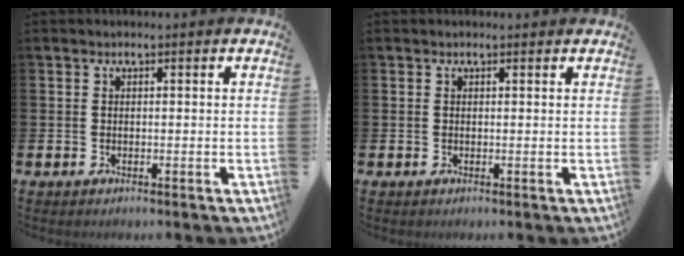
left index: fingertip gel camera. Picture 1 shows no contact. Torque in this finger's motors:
{"motor_torque": [0.99, -1.15, 0.17, 0.04]}